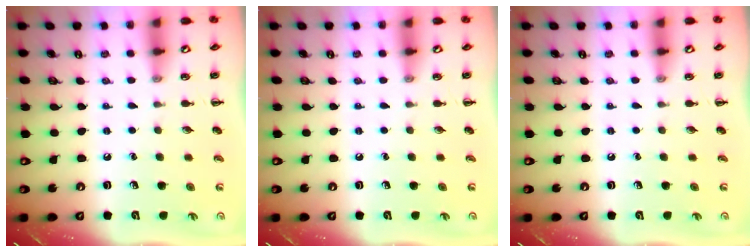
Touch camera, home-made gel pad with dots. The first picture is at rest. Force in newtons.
{"total": 0.0}
{"total": 0.0}